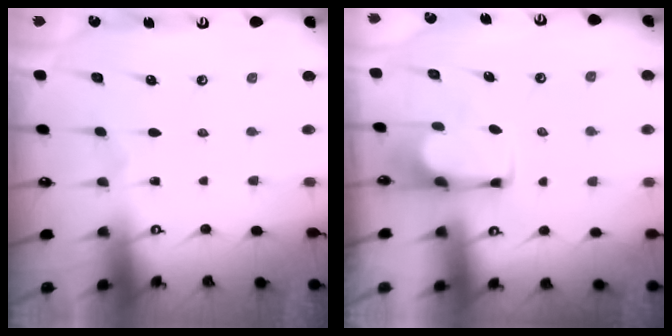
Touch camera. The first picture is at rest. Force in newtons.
{"total": 2.9, "press": 2.9, "slide": 0.5}